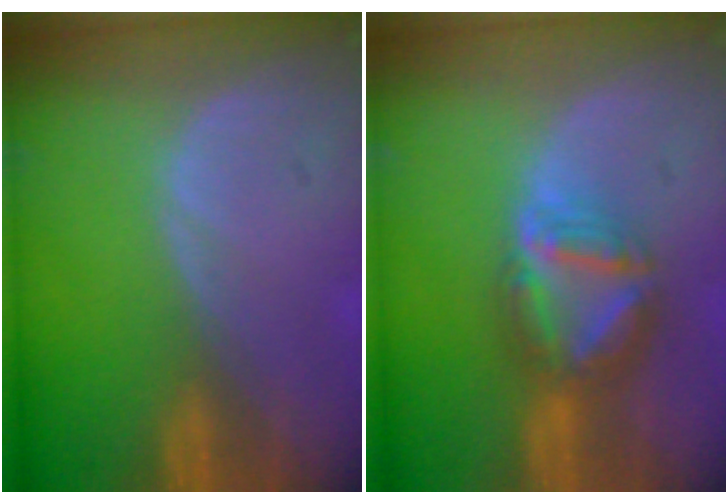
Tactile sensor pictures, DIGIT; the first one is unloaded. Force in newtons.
{"total": 7.7, "press": 6.7, "slide": 3.7}